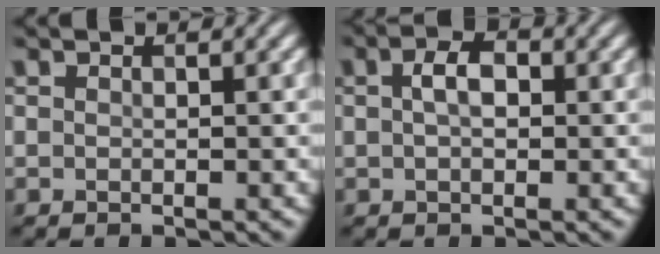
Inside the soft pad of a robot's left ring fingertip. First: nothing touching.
{"total": 2.5, "force": [0.4, 1.5, 2.0], "torque": [-0.036, 0.005, 0.002]}